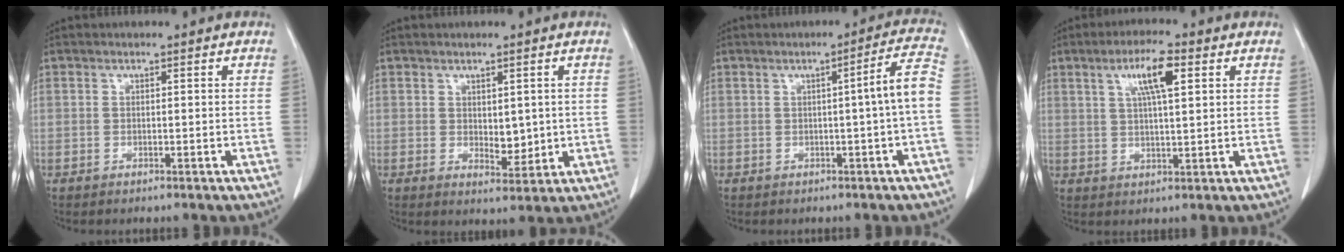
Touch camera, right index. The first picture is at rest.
{"total": 3.8, "force": [0.3, 2.0, 3.2], "torque": [-0.044, -0.011, 0.013]}
{"total": 5.7, "force": [-0.5, -0.9, 5.6], "torque": [-0.077, 0.011, -0.006]}
{"total": 7.2, "force": [3.0, 1.1, 6.5], "torque": [-0.119, 0.009, 0.052]}